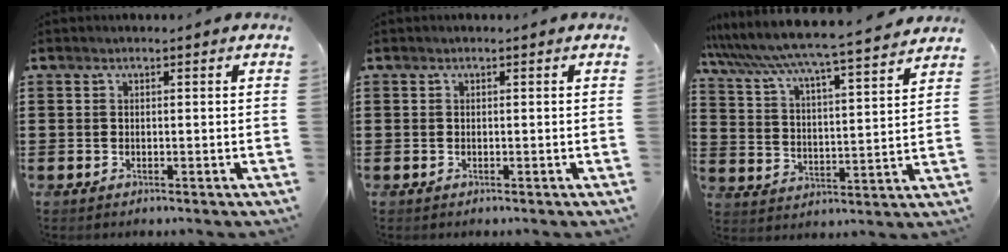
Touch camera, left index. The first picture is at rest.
{"total": 0.0}
{"total": 5.2, "force": [4.8, -0.6, 1.9], "torque": [-0.063, -0.047, 0.072]}